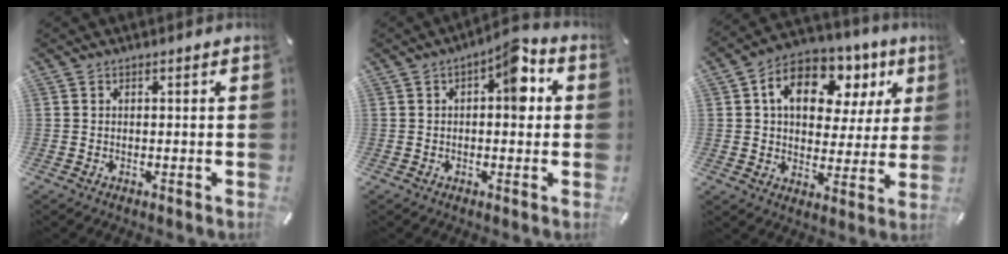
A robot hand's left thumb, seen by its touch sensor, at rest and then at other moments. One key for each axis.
{"total": 8.5, "fx": 1.9, "fy": 3.9, "fz": 7.3, "tx": -0.076, "ty": -0.011, "tz": 0.019}
{"total": 14.2, "fx": 5.9, "fy": 10.0, "fz": 8.2, "tx": -0.127, "ty": -0.022, "tz": 0.104}